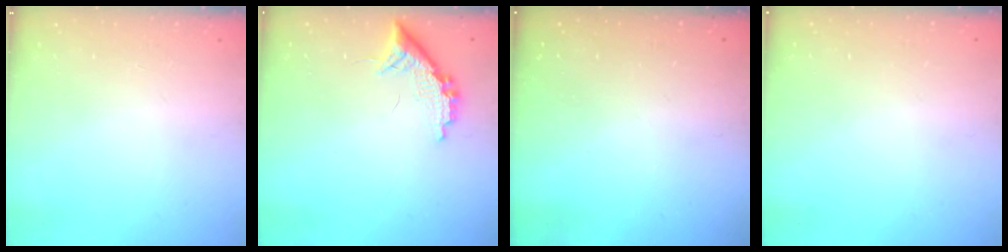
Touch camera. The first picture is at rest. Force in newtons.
{"total": 11.1, "press": 11.1, "slide": 0.3}
{"total": 3.2, "press": 3.2, "slide": 0.1}
{"total": 3.2, "press": 3.2, "slide": 0.1}